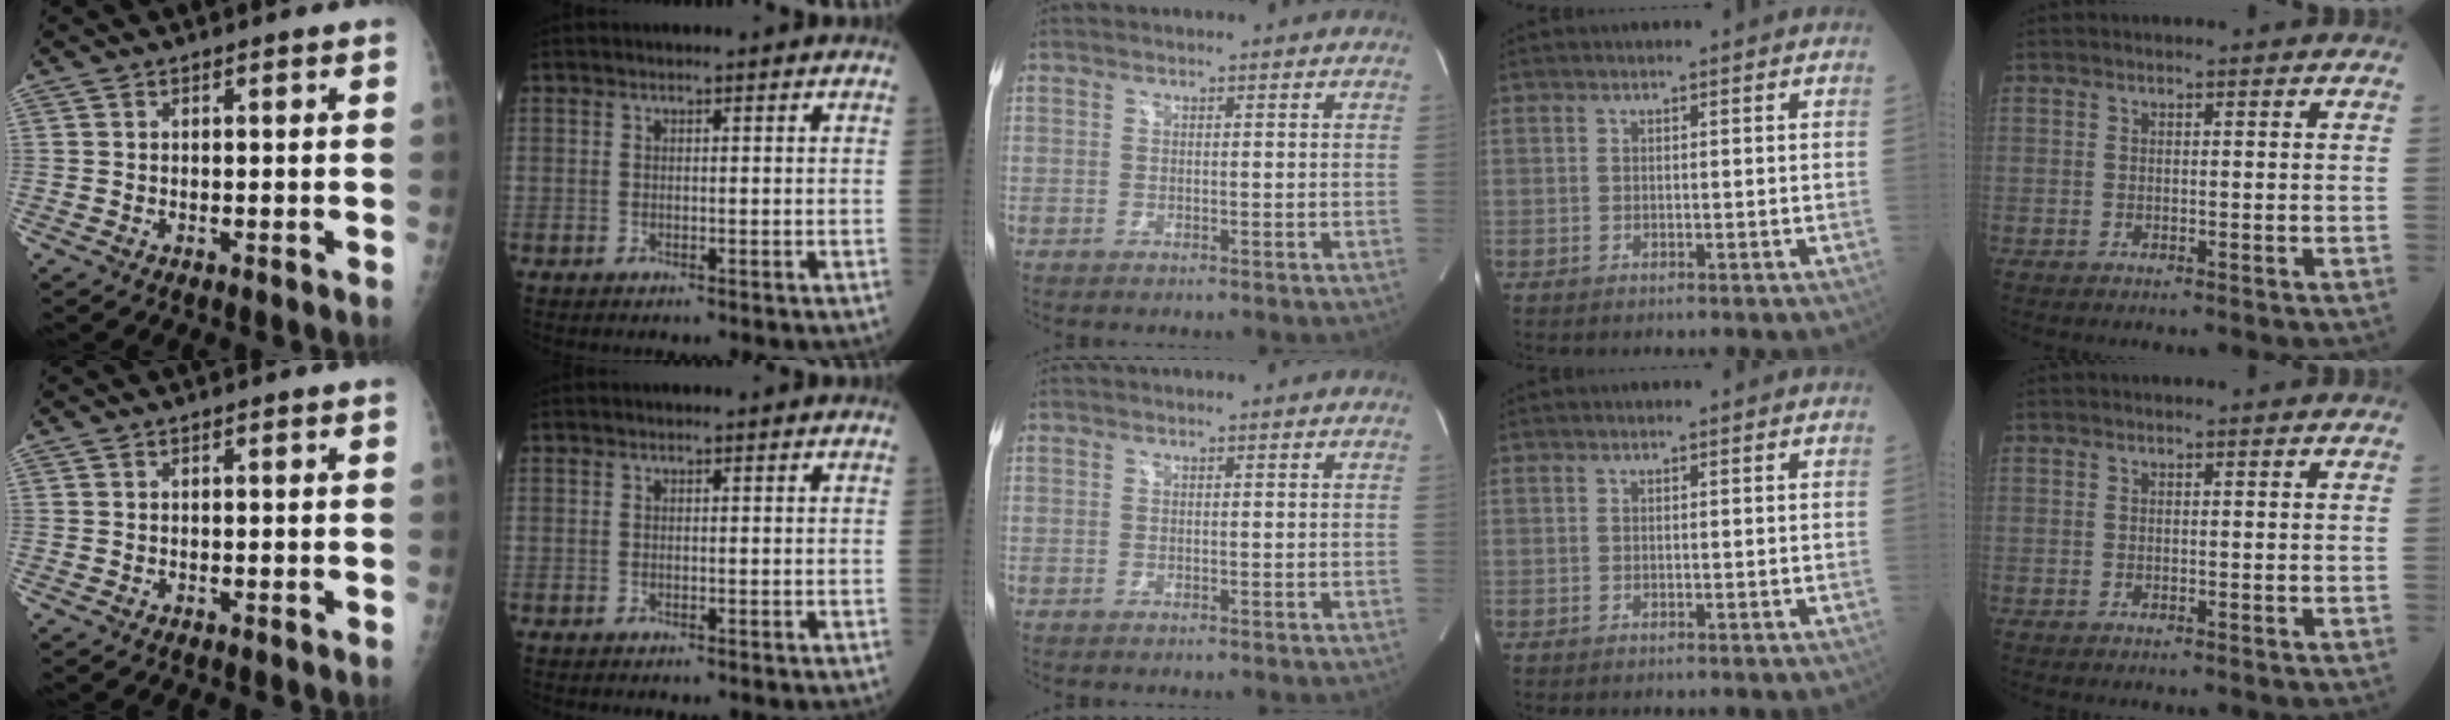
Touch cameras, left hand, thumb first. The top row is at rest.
{}